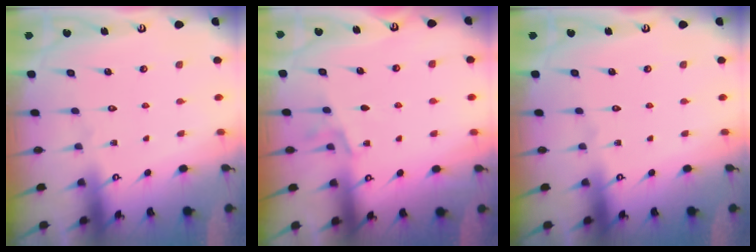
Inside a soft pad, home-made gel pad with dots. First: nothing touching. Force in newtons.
{"total": 5.5, "press": 5.2, "slide": 1.7}
{"total": 0.0}